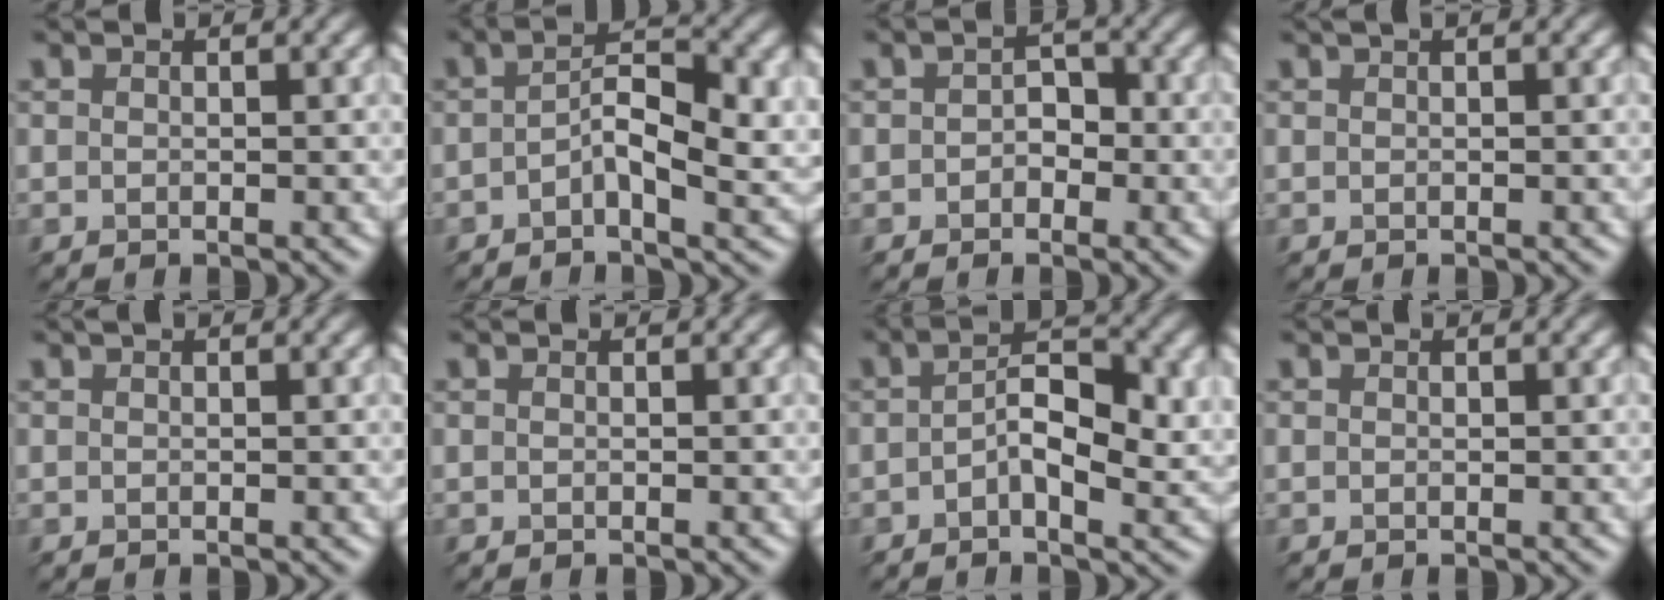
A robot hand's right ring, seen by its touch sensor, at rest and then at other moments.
{"total": 4.0, "force": [-1.0, 0.9, 3.8], "torque": [-0.085, 0.005, -0.011]}
{"total": 0.9, "force": [-0.8, 0.5, 0.1], "torque": [-0.018, 0.008, -0.006]}
{"total": 0.9, "force": [0.4, 0.3, 0.7], "torque": [-0.011, 0.001, -0.001]}
{"total": 0.0}
{"total": 0.0}
{"total": 4.0, "force": [-0.7, 1.3, 3.7], "torque": [-0.080, 0.005, -0.005]}
{"total": 0.6, "force": [-0.1, -0.4, -0.4], "torque": [-0.001, -0.001, 0.007]}